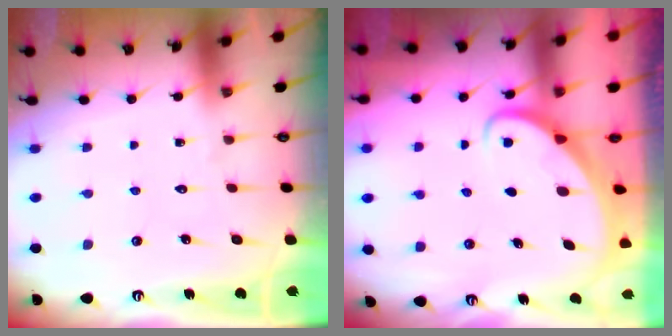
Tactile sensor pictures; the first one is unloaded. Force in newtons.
{"total": 2.2, "press": 2.2, "slide": 0.2}